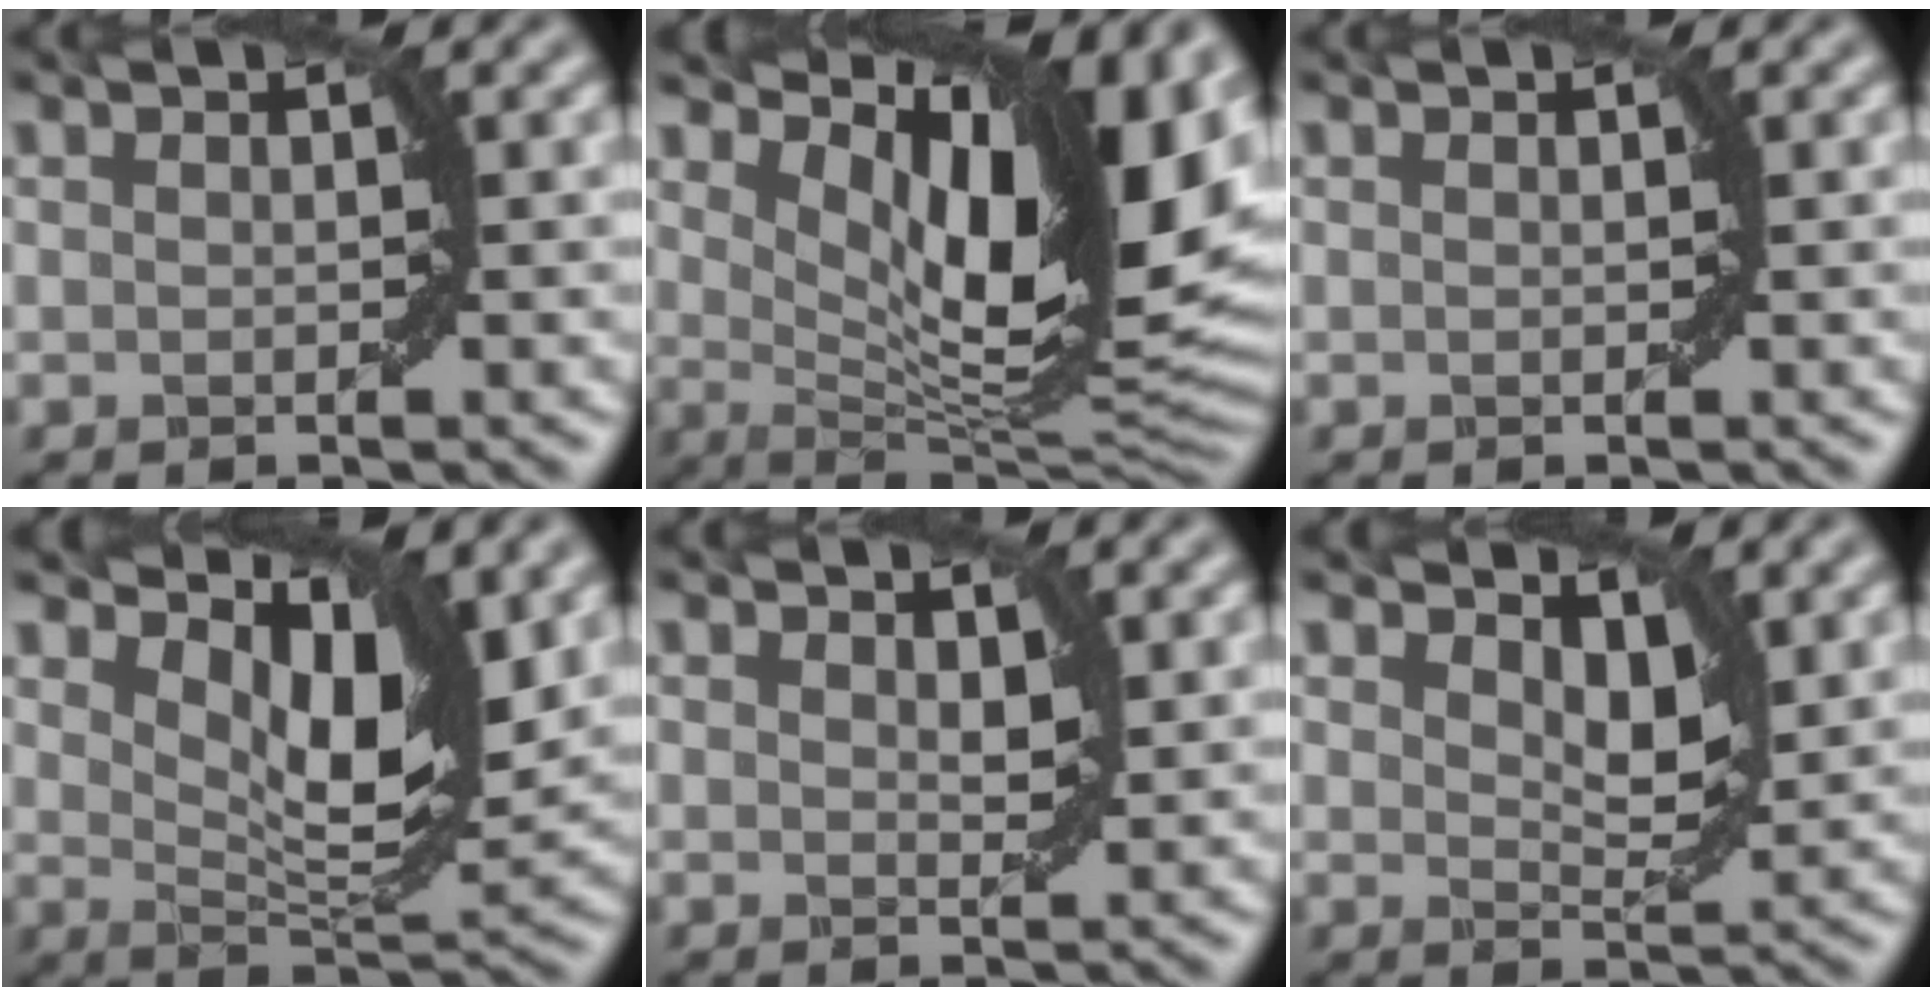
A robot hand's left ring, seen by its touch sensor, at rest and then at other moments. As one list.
[{"total": 15.4, "force": [6.1, 5.9, 12.8], "torque": [-0.180, 0.000, 0.109]}, {"total": 0.0}, {"total": 7.5, "force": [3.6, 3.0, 5.8], "torque": [-0.094, -0.013, 0.060]}, {"total": 1.3, "force": [0.9, 0.6, 0.7], "torque": [-0.010, -0.003, 0.018]}, {"total": 2.9, "force": [1.8, 1.3, 1.8], "torque": [-0.035, -0.007, 0.027]}]